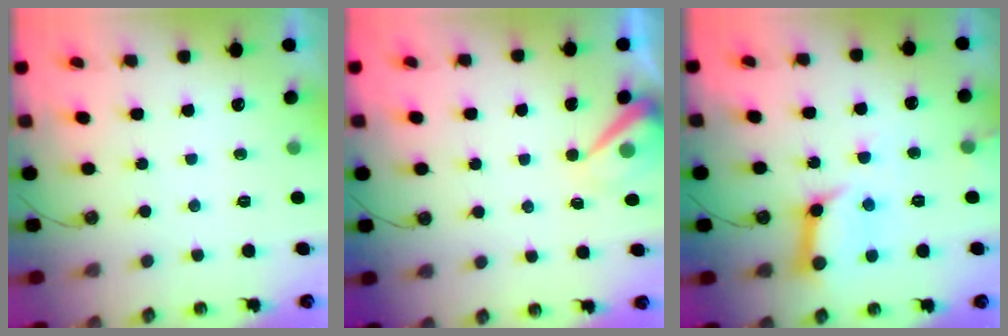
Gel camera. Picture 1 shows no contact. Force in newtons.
{"total": 7.3, "press": 7.2, "slide": 1.0}
{"total": 12.2, "press": 12.1, "slide": 1.4}